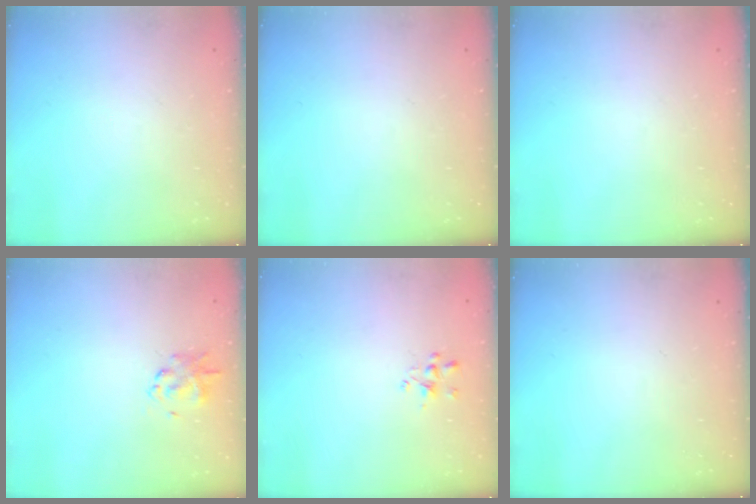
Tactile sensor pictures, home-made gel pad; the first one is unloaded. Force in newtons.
{"total": 0.0}
{"total": 0.0}
{"total": 1.9, "press": 1.8, "slide": 0.6}
{"total": 1.2, "press": 1.1, "slide": 0.5}
{"total": 0.0}